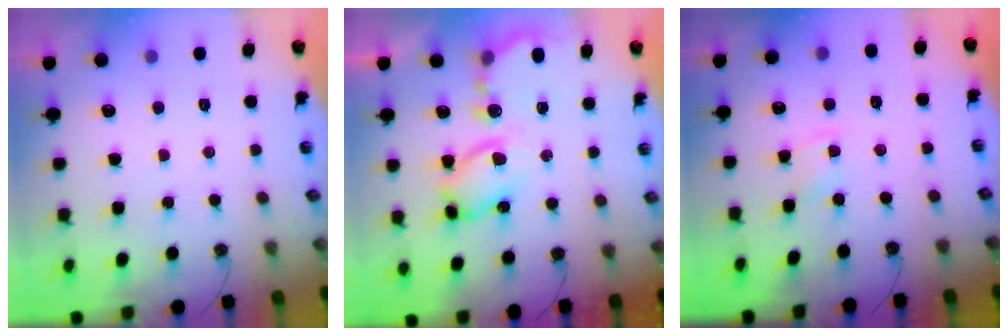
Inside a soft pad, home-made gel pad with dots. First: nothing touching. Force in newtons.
{"total": 11.0, "press": 11.0, "slide": 0.9}
{"total": 5.1, "press": 5.0, "slide": 0.6}